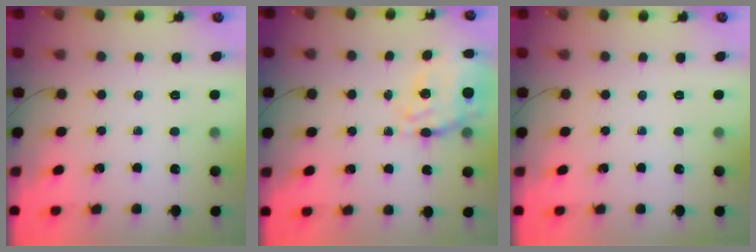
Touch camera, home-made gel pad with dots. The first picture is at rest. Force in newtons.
{"total": 11.9, "press": 11.2, "slide": 4.0}
{"total": 0.0}